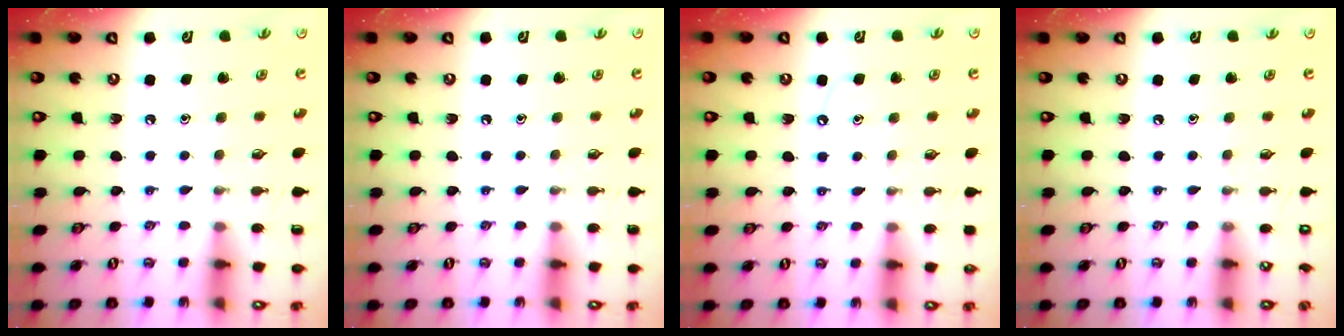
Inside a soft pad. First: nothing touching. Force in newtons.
{"total": 0.0}
{"total": 4.9, "press": 4.8, "slide": 0.6}
{"total": 0.0}